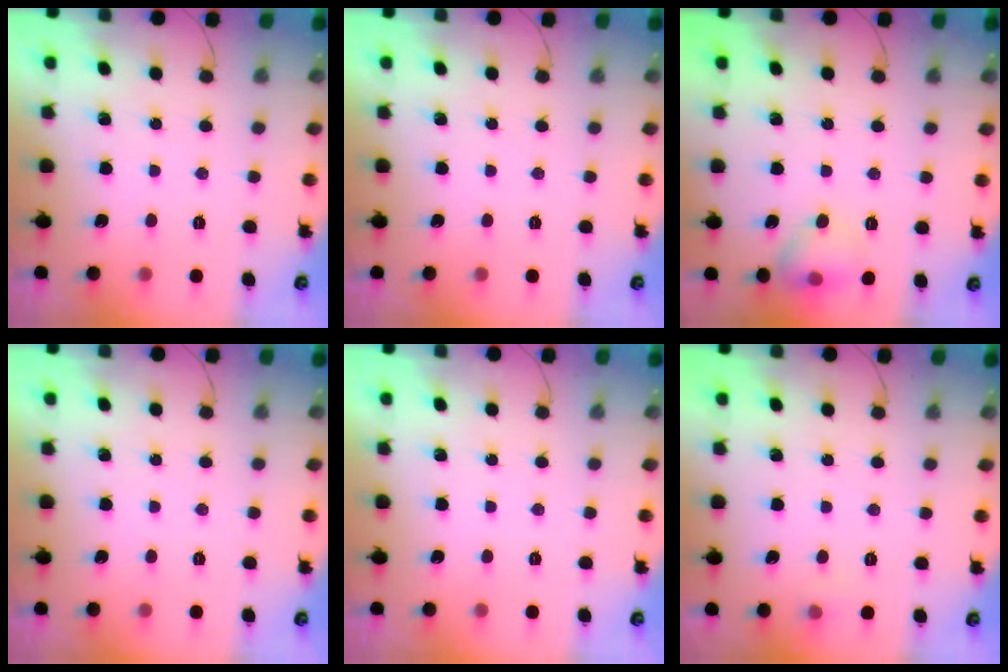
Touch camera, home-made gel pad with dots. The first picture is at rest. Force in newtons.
{"total": 0.0}
{"total": 8.6, "press": 8.5, "slide": 1.3}
{"total": 0.0}
{"total": 0.0}
{"total": 7.8, "press": 3.4, "slide": 7.0}